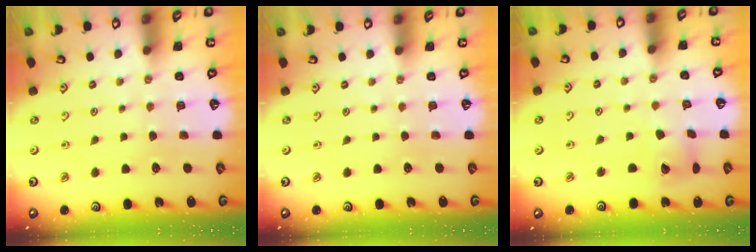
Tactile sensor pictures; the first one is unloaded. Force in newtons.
{"total": 0.0}
{"total": 6.4, "press": 6.3, "slide": 0.9}